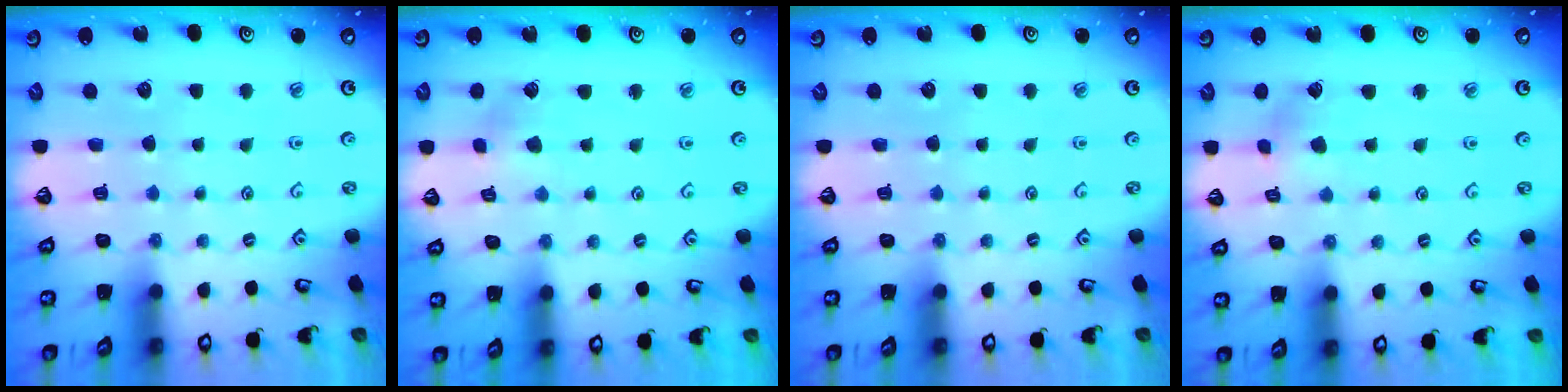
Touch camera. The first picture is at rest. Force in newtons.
{"total": 3.0, "press": 3.0, "slide": 0.5}
{"total": 0.0}
{"total": 3.1, "press": 3.1, "slide": 0.4}